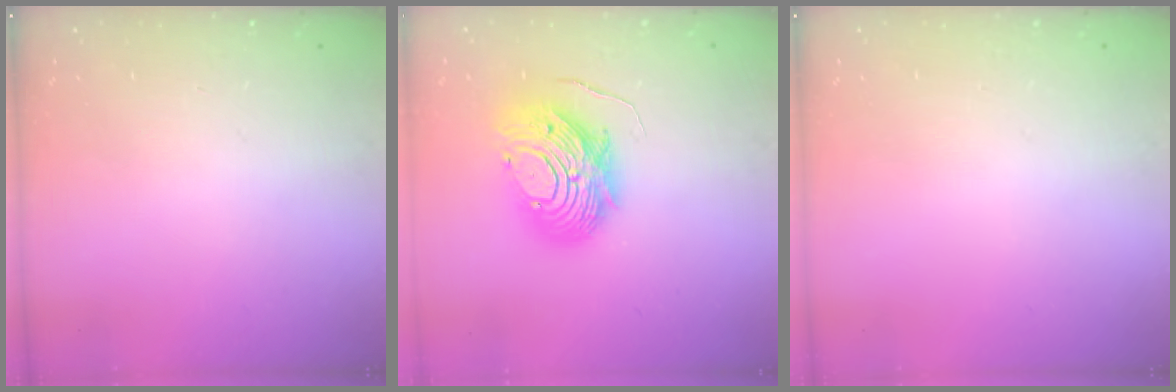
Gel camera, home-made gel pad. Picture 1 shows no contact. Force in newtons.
{"total": 12.9, "press": 12.8, "slide": 1.1}
{"total": 0.0}